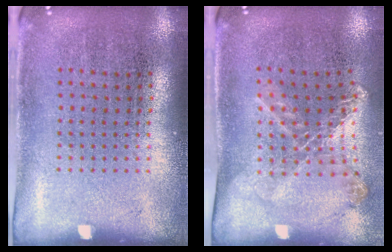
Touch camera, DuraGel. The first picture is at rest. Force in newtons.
{"total": 1.3, "press": 1.2, "slide": 0.4}